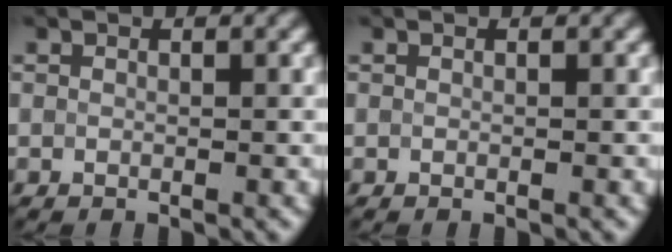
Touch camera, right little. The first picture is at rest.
{"total": 0.0}